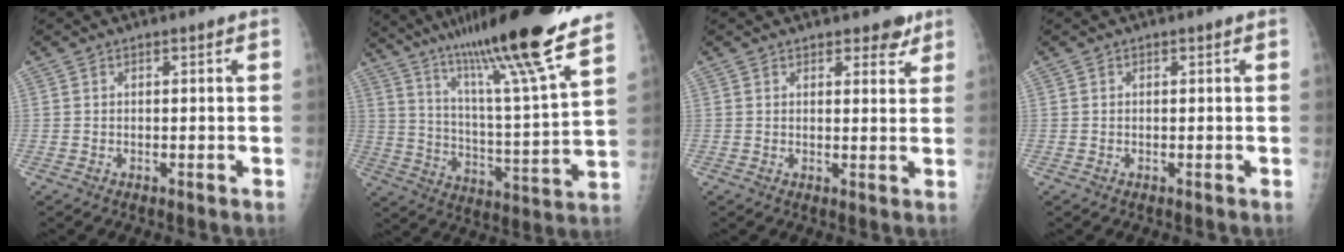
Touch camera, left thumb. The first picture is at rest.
{"total": 25.0, "force": [18.3, 0.8, 17.0], "torque": [-0.263, -0.077, 0.293]}
{"total": 3.6, "force": [2.7, 1.8, 1.6], "torque": [0.004, -0.015, 0.035]}
{"total": 0.0}